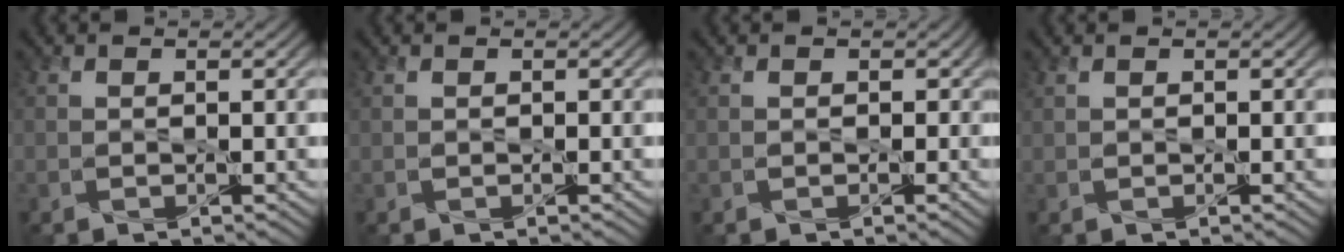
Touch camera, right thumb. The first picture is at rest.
{"total": 0.0}
{"total": 0.9, "force": [0.0, 0.9, 0.1], "torque": [-0.007, -0.002, -0.004]}
{"total": 0.5, "force": [0.5, 0.1, 0.0], "torque": [-0.002, 0.001, 0.015]}